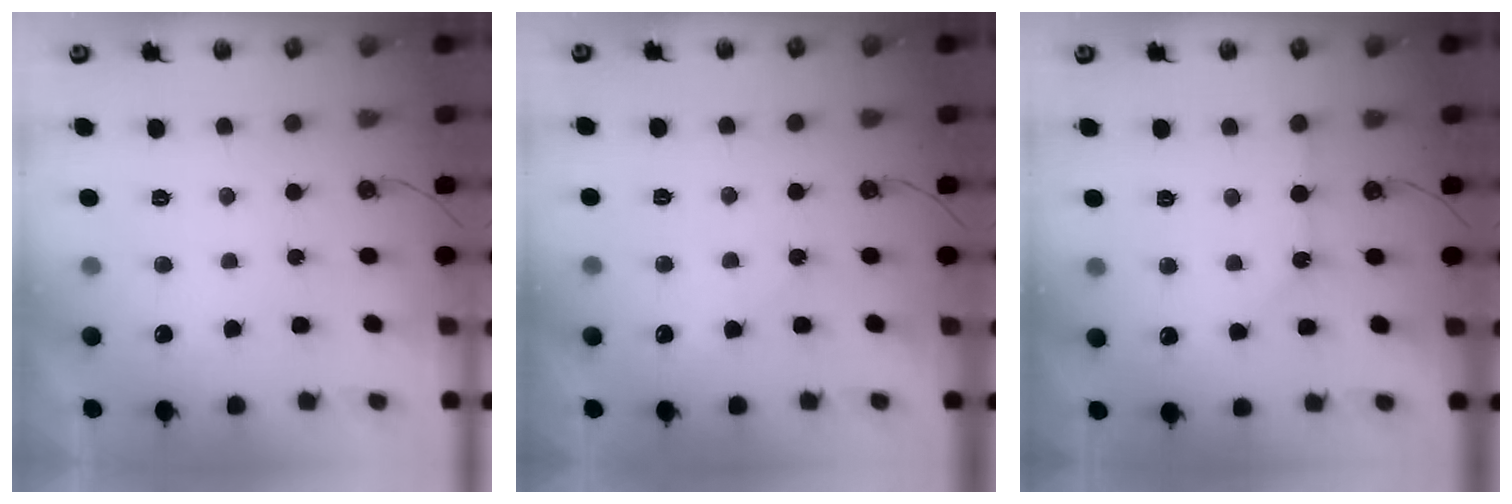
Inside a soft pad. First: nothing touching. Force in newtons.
{"total": 4.4, "press": 4.4, "slide": 0.7}
{"total": 1.4, "press": 1.4, "slide": 0.2}